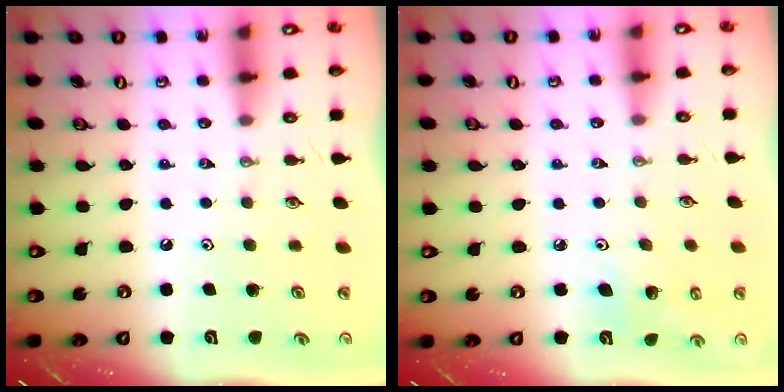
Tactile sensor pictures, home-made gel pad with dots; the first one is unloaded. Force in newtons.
{"total": 4.2, "press": 3.7, "slide": 1.9}